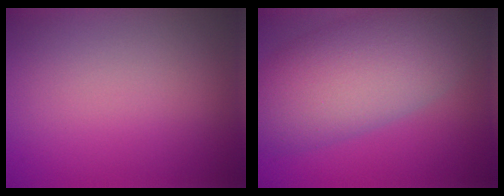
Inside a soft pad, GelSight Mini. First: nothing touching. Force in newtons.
{"total": 10.0, "press": 10.0, "slide": 0.6}